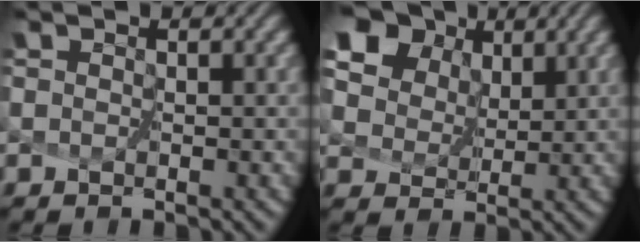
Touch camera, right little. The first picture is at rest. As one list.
[{"total": 10.4, "force": [6.5, 7.0, 4.0], "torque": [-0.113, 0.016, 0.138]}]